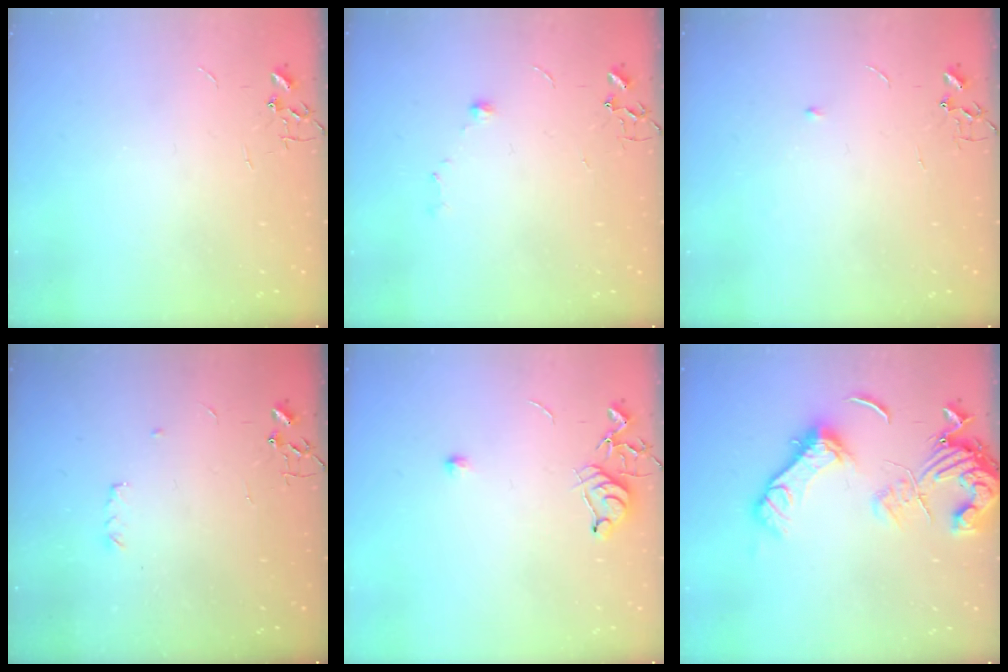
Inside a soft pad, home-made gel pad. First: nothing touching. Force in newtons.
{"total": 6.0, "press": 5.9, "slide": 0.7}
{"total": 3.2, "press": 3.1, "slide": 0.5}
{"total": 3.4, "press": 3.3, "slide": 0.6}
{"total": 7.1, "press": 7.0, "slide": 1.0}
{"total": 16.3, "press": 16.2, "slide": 2.0}